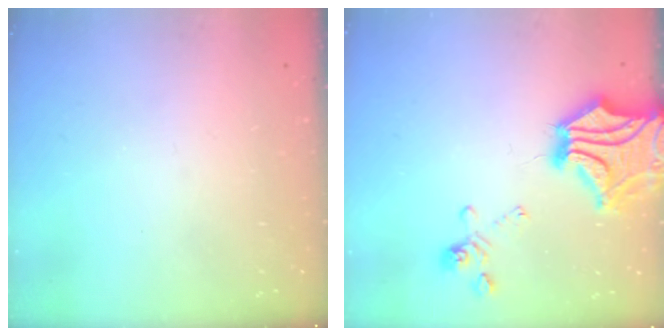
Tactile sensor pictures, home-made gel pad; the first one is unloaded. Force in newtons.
{"total": 9.1, "press": 8.6, "slide": 3.1}